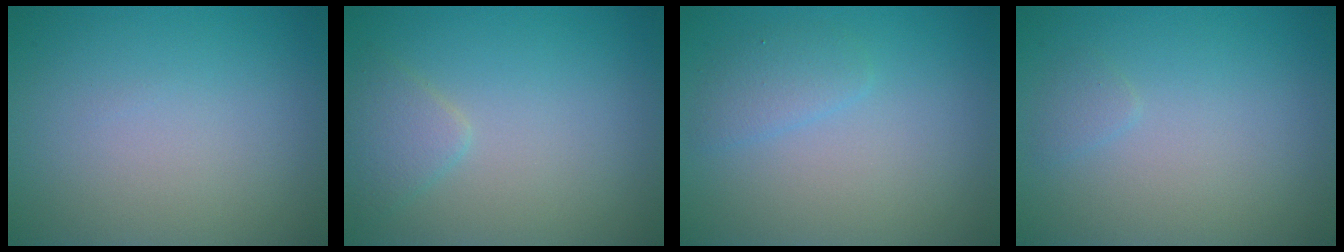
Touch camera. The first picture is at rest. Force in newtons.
{"total": 1.9, "press": 1.9, "slide": 0.1}
{"total": 1.6, "press": 1.6, "slide": 0.0}
{"total": 0.7, "press": 0.7, "slide": 0.1}